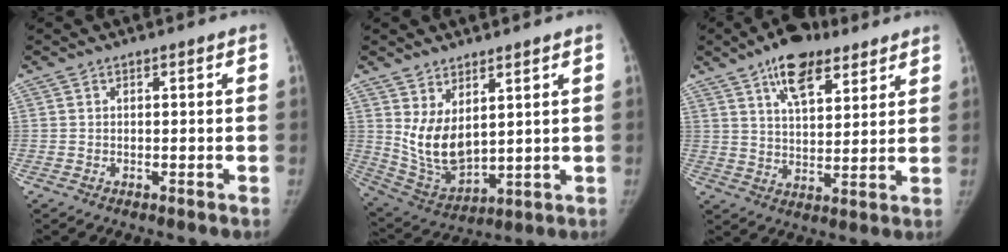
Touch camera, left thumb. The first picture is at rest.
{"total": 10.1, "force": [3.4, 5.6, 7.7], "torque": [-0.127, -0.033, 0.088]}
{"total": 12.8, "force": [7.8, 6.0, 8.2], "torque": [-0.104, -0.029, 0.126]}